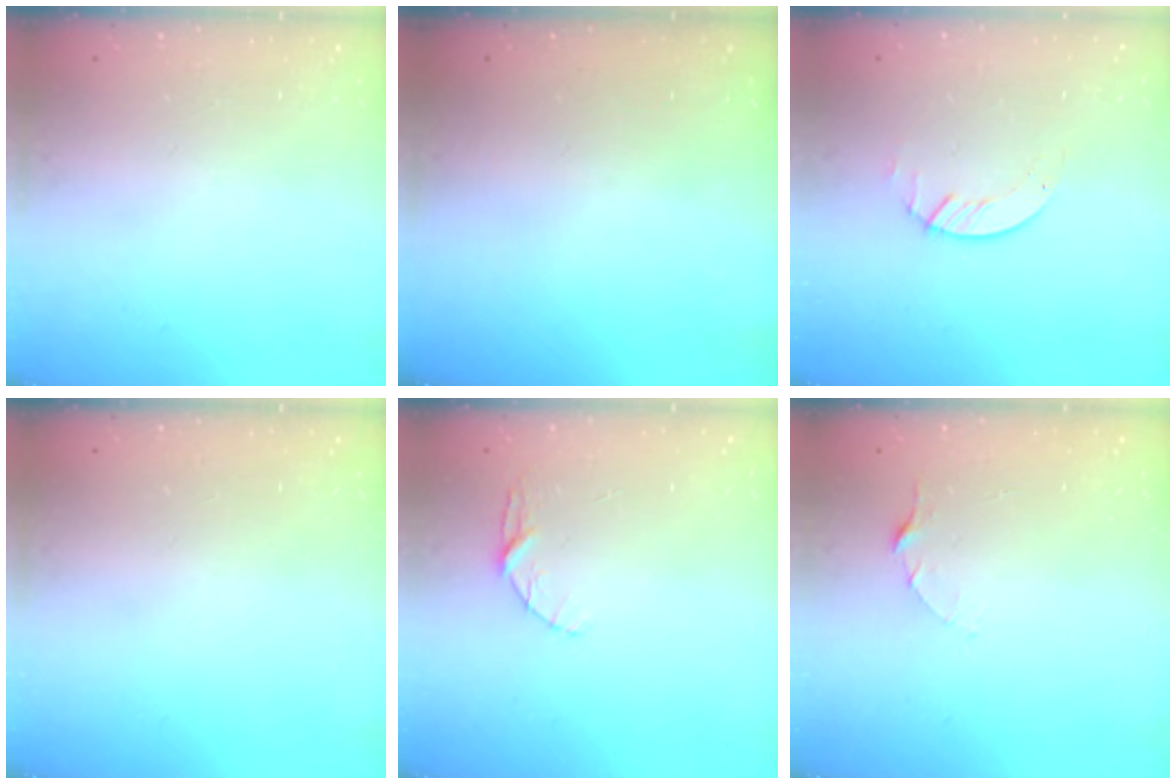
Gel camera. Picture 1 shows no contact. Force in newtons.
{"total": 0.0}
{"total": 1.2, "press": 1.1, "slide": 0.2}
{"total": 0.0}
{"total": 4.0, "press": 3.9, "slide": 0.4}
{"total": 2.5, "press": 2.5, "slide": 0.3}